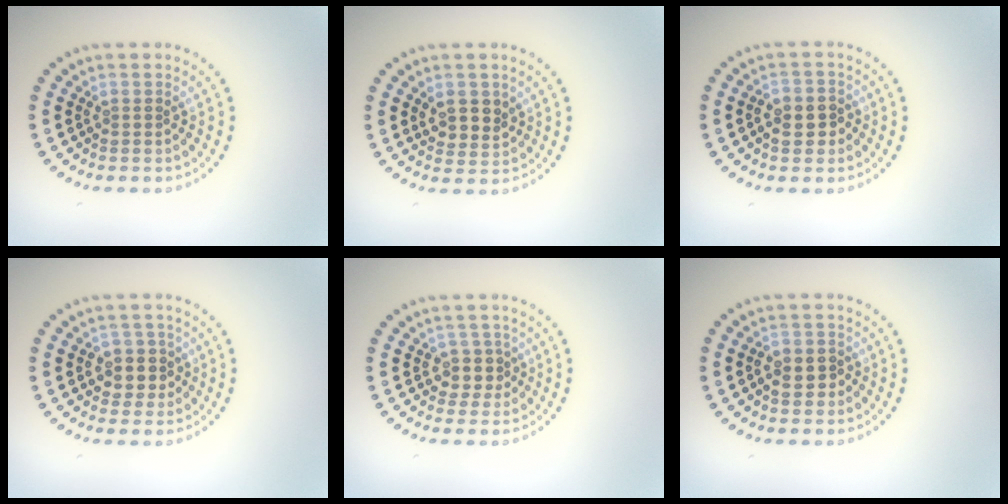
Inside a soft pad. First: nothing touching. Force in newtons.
{"total": 2.6, "press": 2.4, "slide": 1.0}
{"total": 2.8, "press": 2.7, "slide": 0.6}
{"total": 2.9, "press": 2.7, "slide": 1.2}
{"total": 2.2, "press": 1.9, "slide": 1.2}
{"total": 1.9, "press": 1.8, "slide": 0.6}